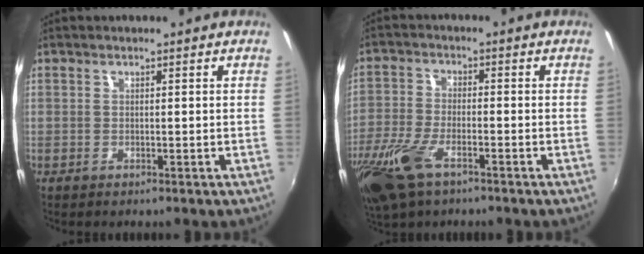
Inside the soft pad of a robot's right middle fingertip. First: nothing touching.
{"total": 11.8, "force": [-6.9, 4.9, 8.2], "torque": [-0.196, -0.027, -0.140]}